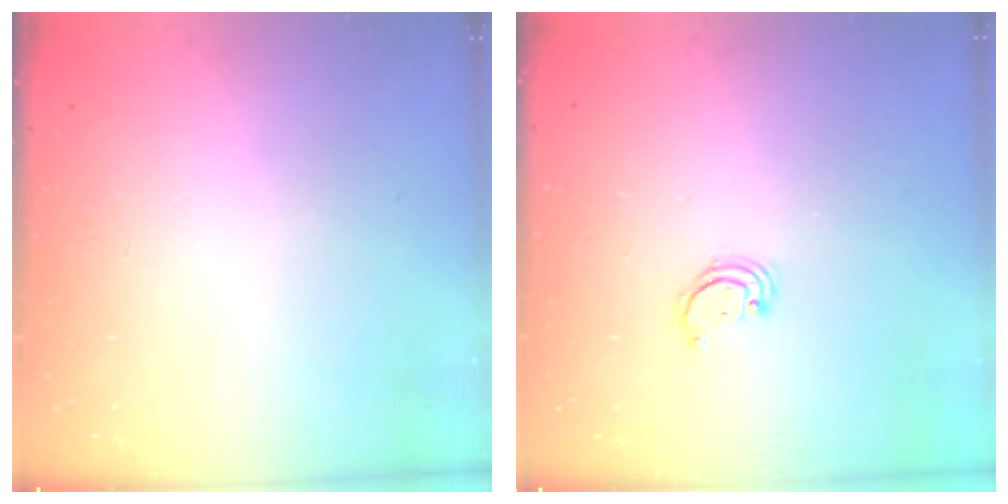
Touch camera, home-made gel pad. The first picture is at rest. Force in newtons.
{"total": 2.2, "press": 2.2, "slide": 0.2}